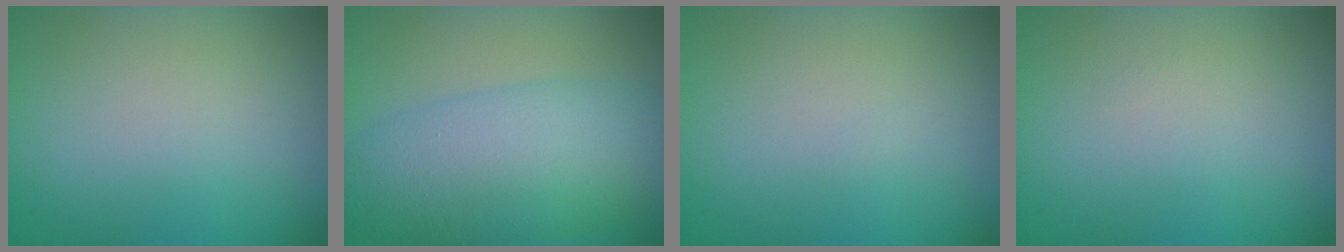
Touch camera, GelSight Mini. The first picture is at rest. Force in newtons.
{"total": 8.6, "press": 8.6, "slide": 0.2}
{"total": 0.0}
{"total": 0.0}